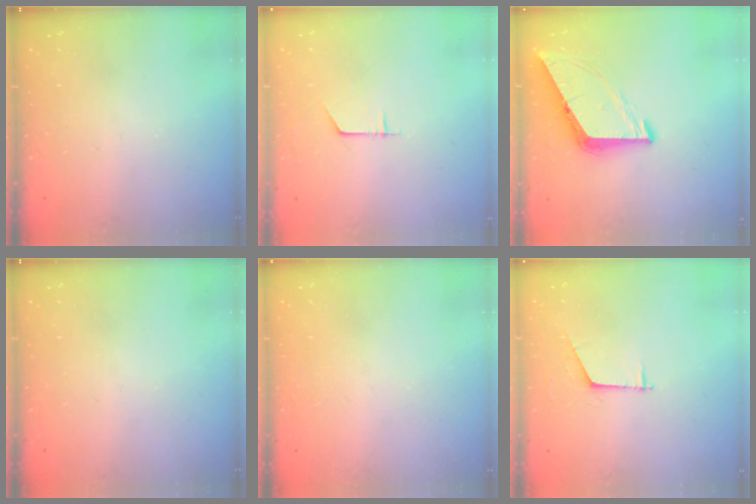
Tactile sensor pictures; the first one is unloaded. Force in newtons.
{"total": 5.7, "press": 5.7, "slide": 0.5}
{"total": 7.8, "press": 7.8, "slide": 0.6}
{"total": 0.0}
{"total": 1.6, "press": 1.6, "slide": 0.0}
{"total": 5.7, "press": 5.7, "slide": 0.3}